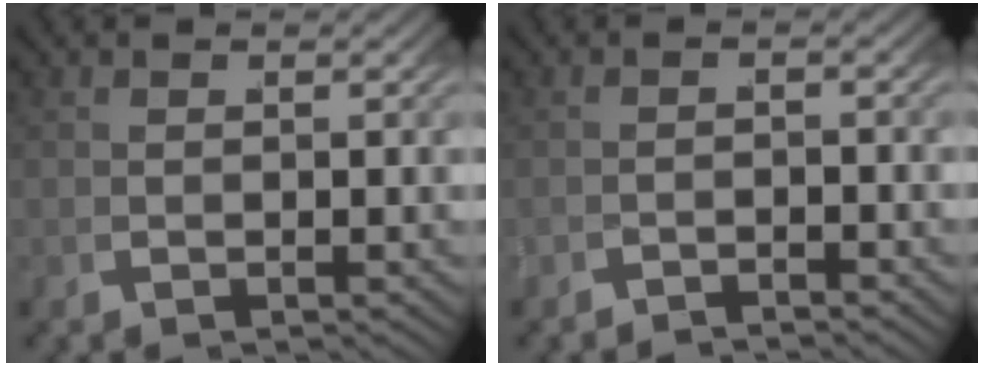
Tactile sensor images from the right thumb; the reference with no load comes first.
{"total": 1.7, "force": [-1.6, -0.6, -0.2], "torque": [0.013, -0.001, -0.030]}